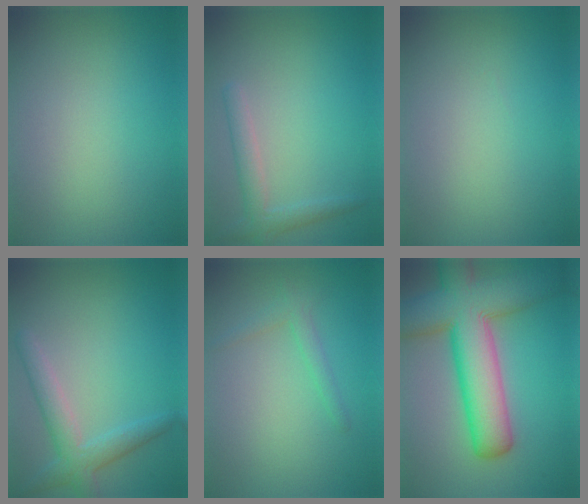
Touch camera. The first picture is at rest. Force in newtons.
{"total": 2.3, "press": 2.2, "slide": 0.2}
{"total": 0.0}
{"total": 3.3, "press": 3.3, "slide": 0.1}
{"total": 1.4, "press": 1.4, "slide": 0.1}
{"total": 11.5, "press": 11.5, "slide": 0.5}